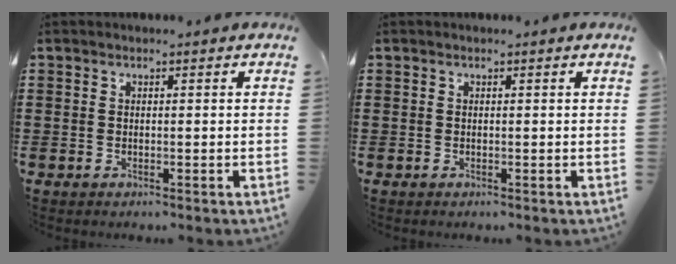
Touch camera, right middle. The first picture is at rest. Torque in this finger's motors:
{"motor_torque": [-0.08, -0.12, 0.00, 0.00]}